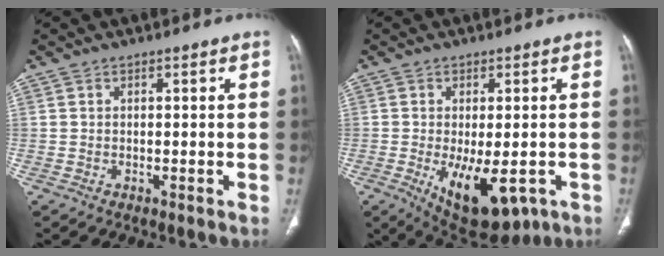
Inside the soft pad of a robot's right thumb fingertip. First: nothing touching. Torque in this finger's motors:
{"motor_torque": [1.34, 1.18, 0.04, -0.06, 0.32]}